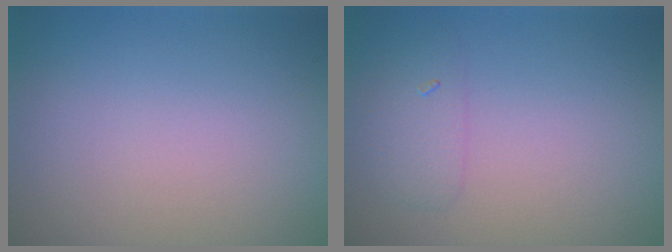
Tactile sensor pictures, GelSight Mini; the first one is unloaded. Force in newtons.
{"total": 1.5, "press": 1.5, "slide": 0.0}